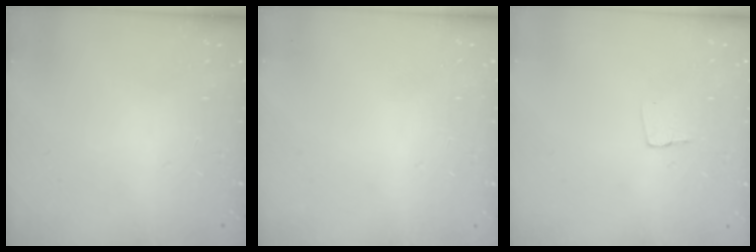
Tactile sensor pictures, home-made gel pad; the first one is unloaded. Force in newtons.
{"total": 0.0}
{"total": 4.1, "press": 4.1, "slide": 0.3}